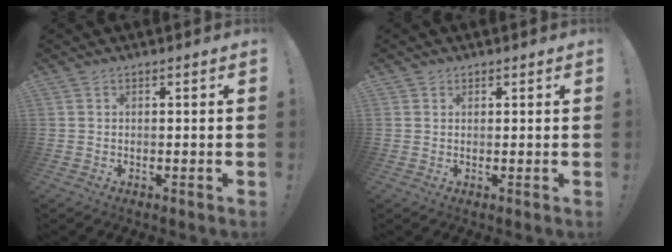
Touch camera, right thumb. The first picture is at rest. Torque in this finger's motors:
{"motor_torque": [-0.01, -0.14, 0.12, -0.19, -0.04]}